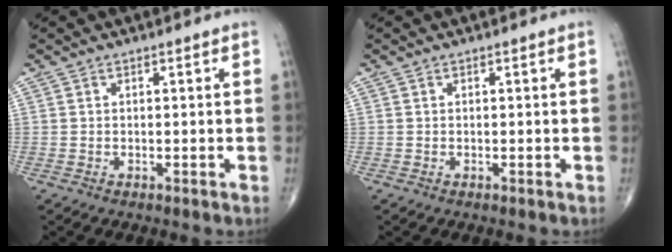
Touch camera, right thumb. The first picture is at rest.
{"total": 0.0}